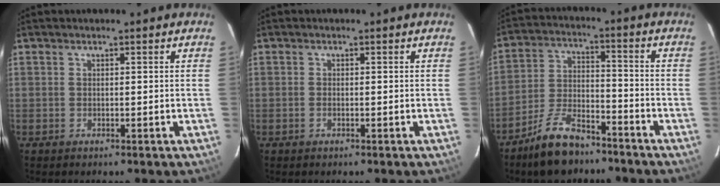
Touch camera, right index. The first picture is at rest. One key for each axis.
{"total": 0.8, "fx": -0.4, "fy": 0.3, "fz": 0.6, "tx": -0.013, "ty": 0.000, "tz": -0.008}
{"total": 11.4, "fx": -8.8, "fy": 4.4, "fz": 5.8, "tx": -0.127, "ty": 0.011, "tz": -0.158}